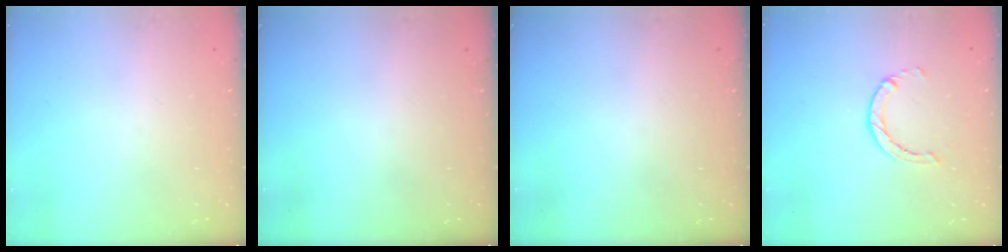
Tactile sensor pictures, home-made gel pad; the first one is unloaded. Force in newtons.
{"total": 0.0}
{"total": 0.0}
{"total": 1.4, "press": 1.4, "slide": 0.3}